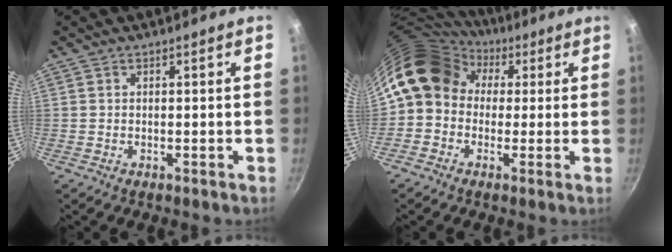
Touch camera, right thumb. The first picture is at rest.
{"total": 13.0, "force": [2.8, 10.9, 6.6], "torque": [-0.095, 0.027, 0.027]}